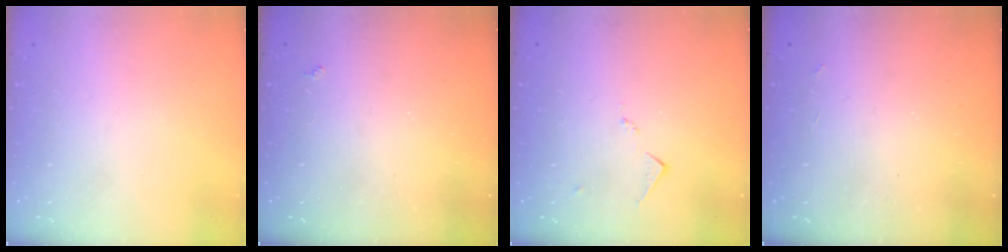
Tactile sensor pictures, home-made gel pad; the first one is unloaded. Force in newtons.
{"total": 2.0, "press": 1.9, "slide": 0.5}
{"total": 6.1, "press": 6.1, "slide": 0.9}
{"total": 2.5, "press": 2.5, "slide": 0.5}